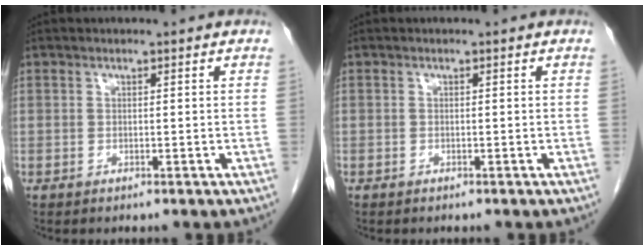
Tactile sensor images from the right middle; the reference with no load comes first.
{"total": 0.0}